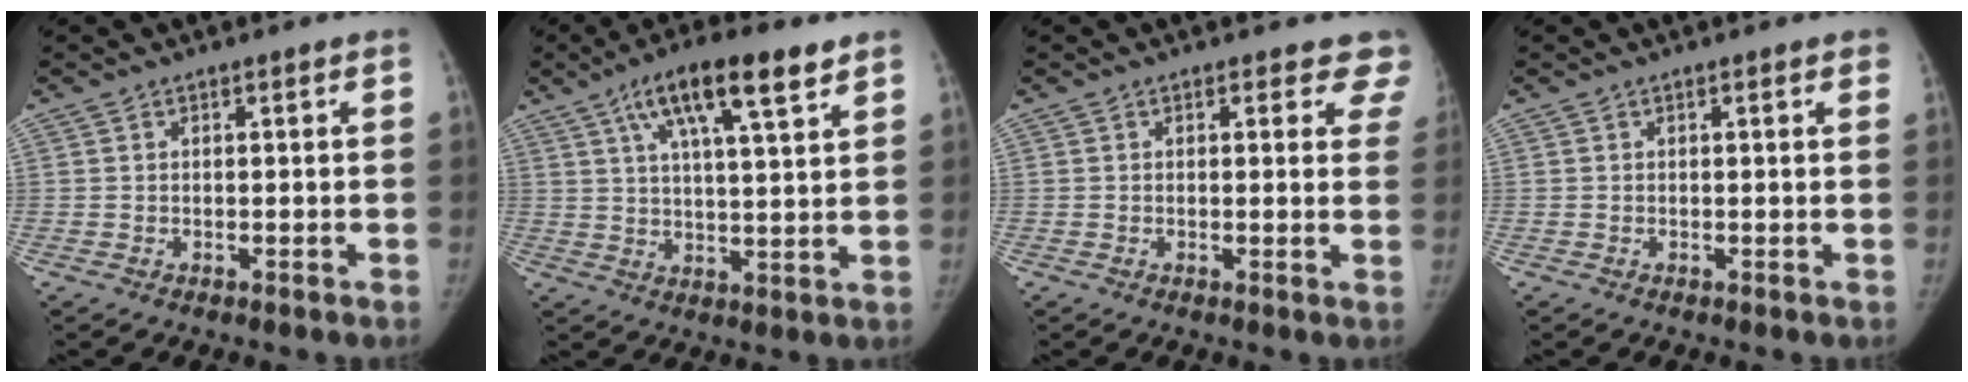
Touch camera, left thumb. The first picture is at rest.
{"total": 13.9, "force": [7.7, 3.6, 11.1], "torque": [-0.172, -0.015, 0.126]}
{"total": 5.1, "force": [4.1, 2.3, 1.9], "torque": [0.018, -0.015, 0.025]}
{"total": 1.7, "force": [1.0, 0.4, 1.3], "torque": [-0.011, 0.003, 0.009]}